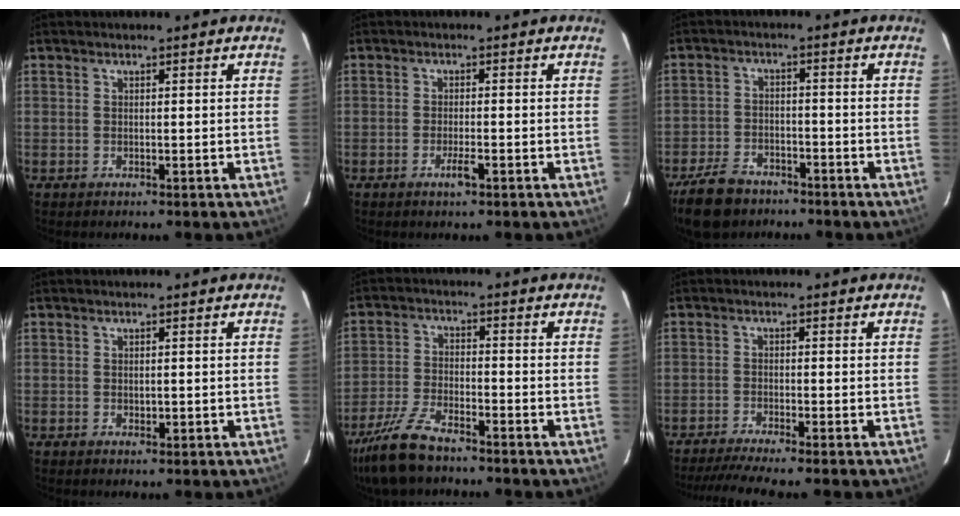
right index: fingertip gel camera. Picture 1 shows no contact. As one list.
[{"total": 2.0, "force": [-1.1, 0.2, 1.7], "torque": [-0.031, -0.002, -0.018]}, {"total": 7.9, "force": [-6.0, 4.2, 3.1], "torque": [-0.072, -0.007, -0.103]}, {"total": 0.9, "force": [0.0, 0.5, 0.7], "torque": [-0.013, -0.001, 0.002]}, {"total": 8.3, "force": [-6.6, 2.0, 4.7], "torque": [-0.103, -0.018, -0.125]}, {"total": 8.1, "force": [-7.0, -0.7, 4.0], "torque": [-0.055, -0.018, -0.112]}]